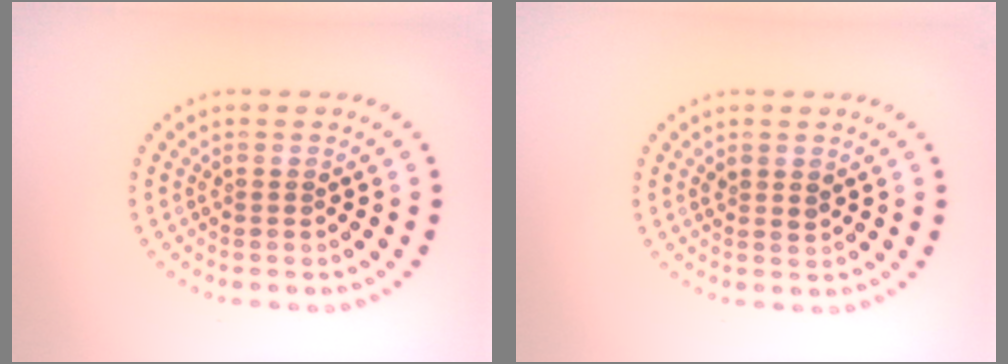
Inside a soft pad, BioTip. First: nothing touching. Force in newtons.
{"total": 1.0, "press": 0.9, "slide": 0.5}